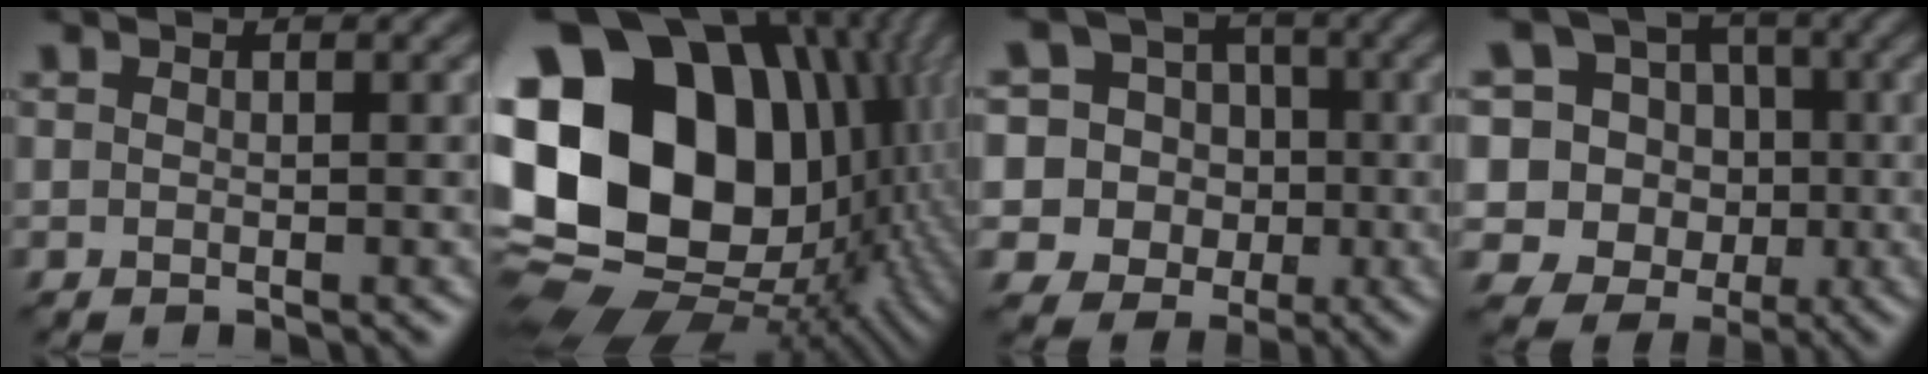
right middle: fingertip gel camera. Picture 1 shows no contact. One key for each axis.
{"total": 23.8, "fx": 2.3, "fy": 18.3, "fz": 15.0, "tx": -0.314, "ty": -0.016, "tz": 0.032}
{"total": 10.0, "fx": 0.5, "fy": 9.6, "fz": 2.7, "tx": -0.094, "ty": 0.039, "tz": -0.008}
{"total": 12.3, "fx": 1.7, "fy": 11.6, "fz": 3.9, "tx": -0.135, "ty": 0.055, "tz": 0.006}